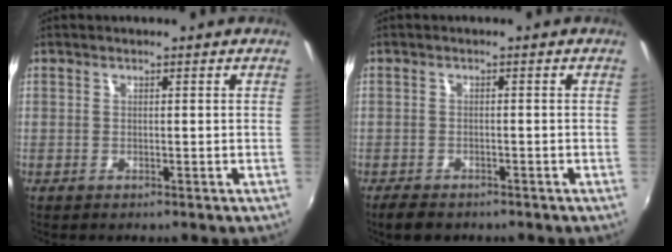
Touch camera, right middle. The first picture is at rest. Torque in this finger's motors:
{"motor_torque": [0.07, -0.07, 0.01, 0.01]}